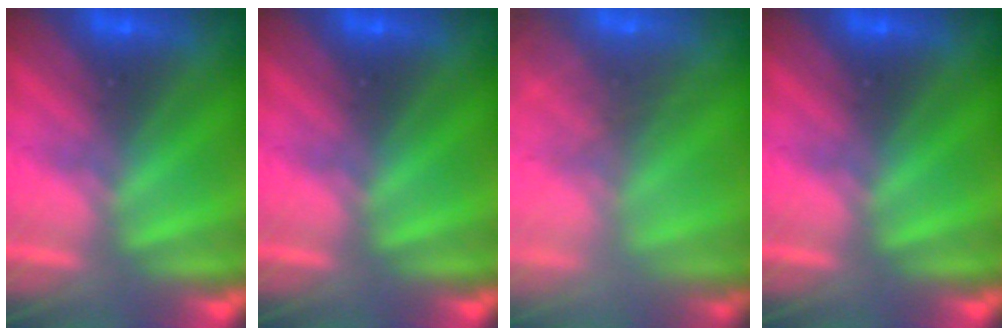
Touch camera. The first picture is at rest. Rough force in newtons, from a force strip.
{"total": 0.0}
{"total": 5.7}
{"total": 0.0}